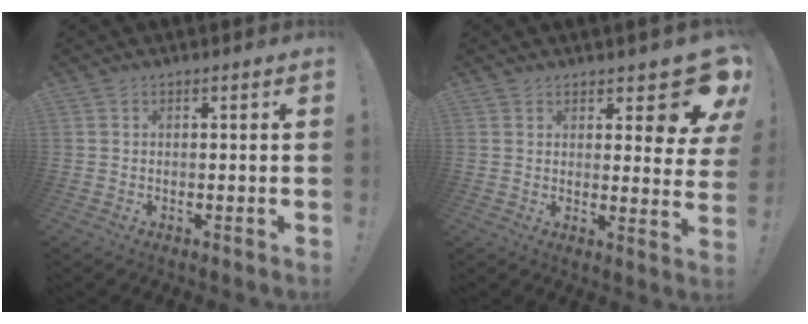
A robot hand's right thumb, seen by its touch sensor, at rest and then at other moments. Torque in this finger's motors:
{"motor_torque": [1.29, 1.70, 0.42, 0.59, 0.02]}